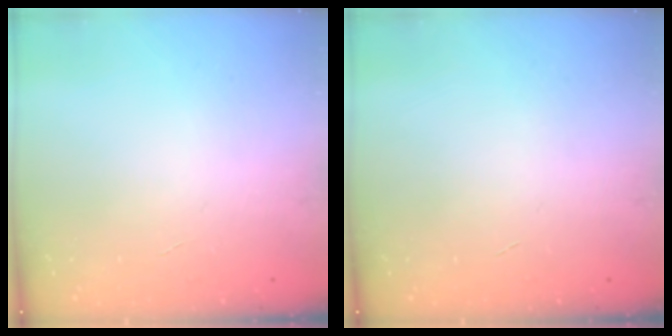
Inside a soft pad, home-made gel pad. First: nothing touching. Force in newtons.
{"total": 0.0}